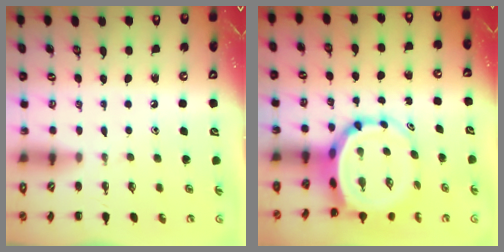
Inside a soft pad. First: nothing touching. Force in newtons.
{"total": 7.9, "press": 7.5, "slide": 2.5}